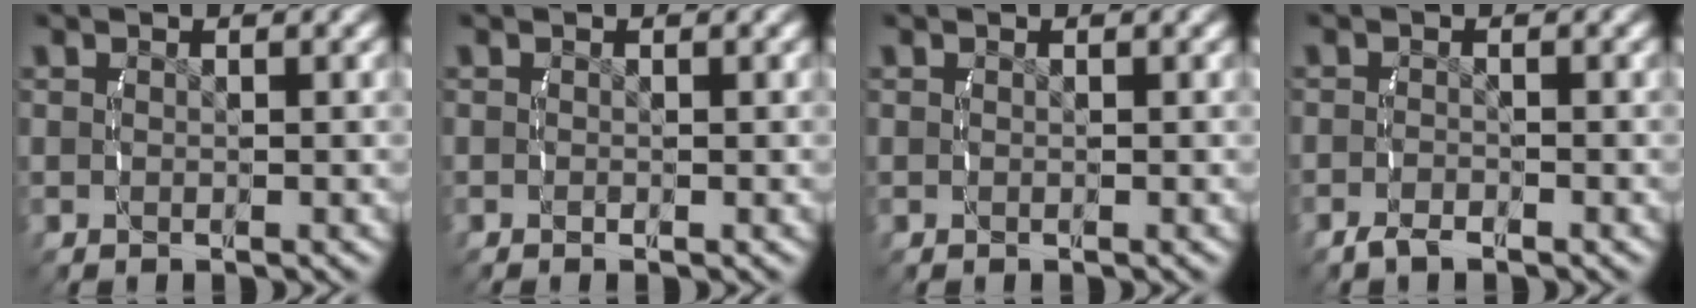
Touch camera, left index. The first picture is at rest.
{"total": 0.0}
{"total": 0.0}
{"total": 1.2, "force": [-1.2, 0.0, 0.1], "torque": [0.001, 0.000, -0.024]}